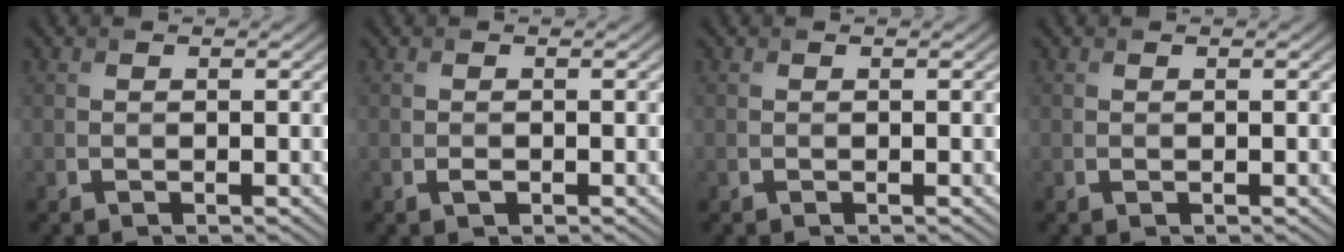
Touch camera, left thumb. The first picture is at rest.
{"total": 0.7, "force": [-0.3, 0.4, 0.5], "torque": [-0.010, -0.002, -0.005]}
{"total": 0.0}
{"total": 0.0}